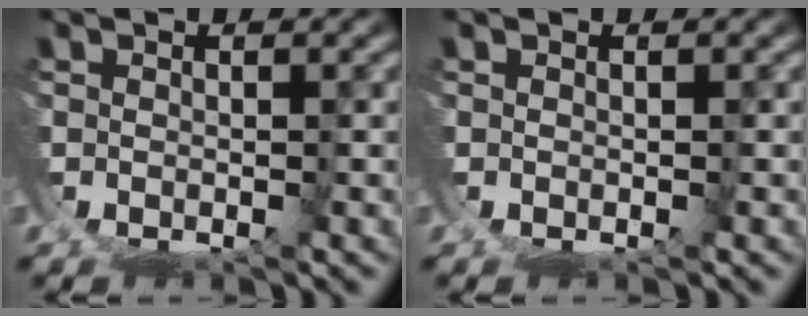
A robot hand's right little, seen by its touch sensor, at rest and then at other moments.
{"total": 0.0}